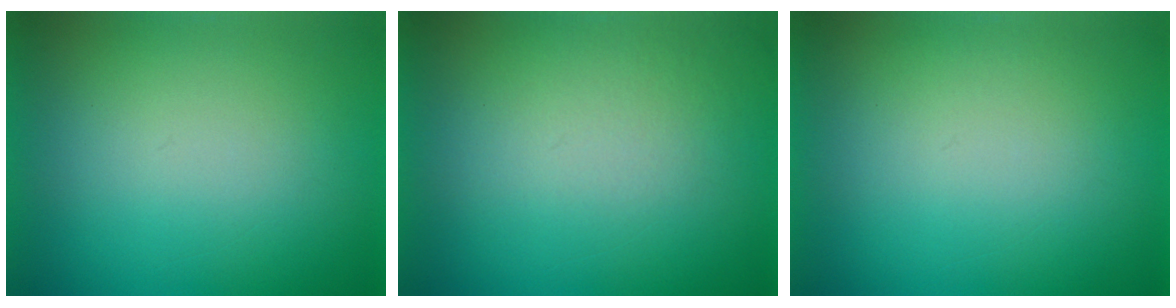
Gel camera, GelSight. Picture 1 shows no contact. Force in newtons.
{"total": 2.2}
{"total": 1.9}